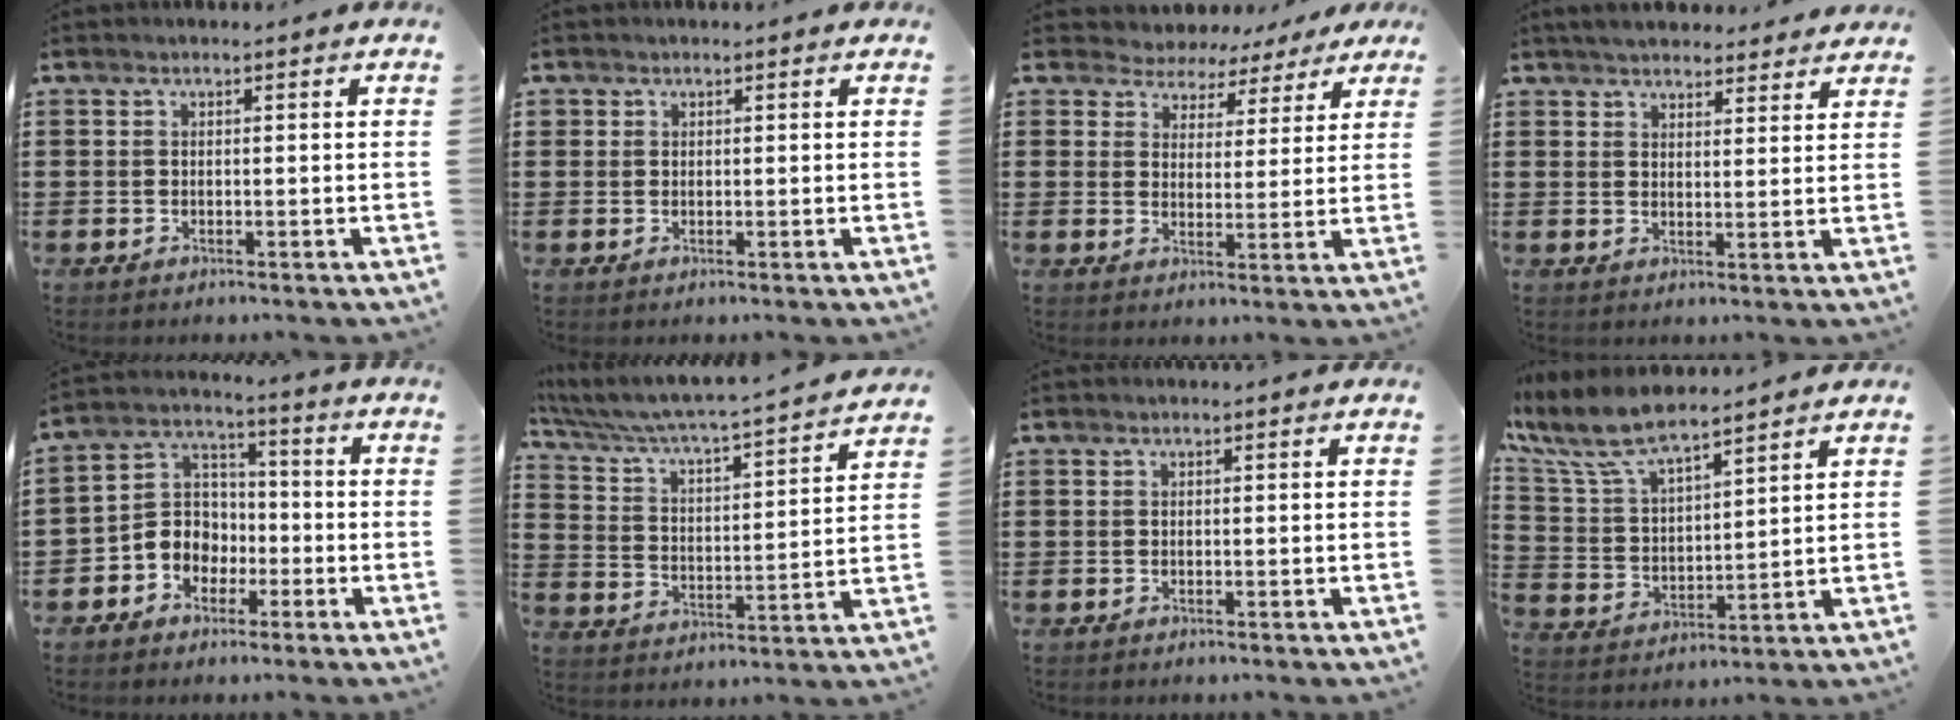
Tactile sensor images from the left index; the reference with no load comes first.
{"total": 0.9, "force": [0.4, 0.8, 0.1], "torque": [-0.004, 0.006, 0.008]}
{"total": 4.4, "force": [3.9, 2.0, -0.2], "torque": [-0.024, -0.011, 0.068]}
{"total": 3.9, "force": [3.8, 0.7, 0.7], "torque": [-0.024, -0.007, 0.071]}
{"total": 6.3, "force": [-2.6, 5.5, 1.5], "torque": [-0.057, 0.007, -0.055]}
{"total": 4.1, "force": [3.8, -0.3, 1.4], "torque": [-0.051, -0.039, 0.053]}
{"total": 0.0}
{"total": 8.3, "force": [7.0, 2.1, 3.9], "torque": [-0.107, -0.030, 0.123]}